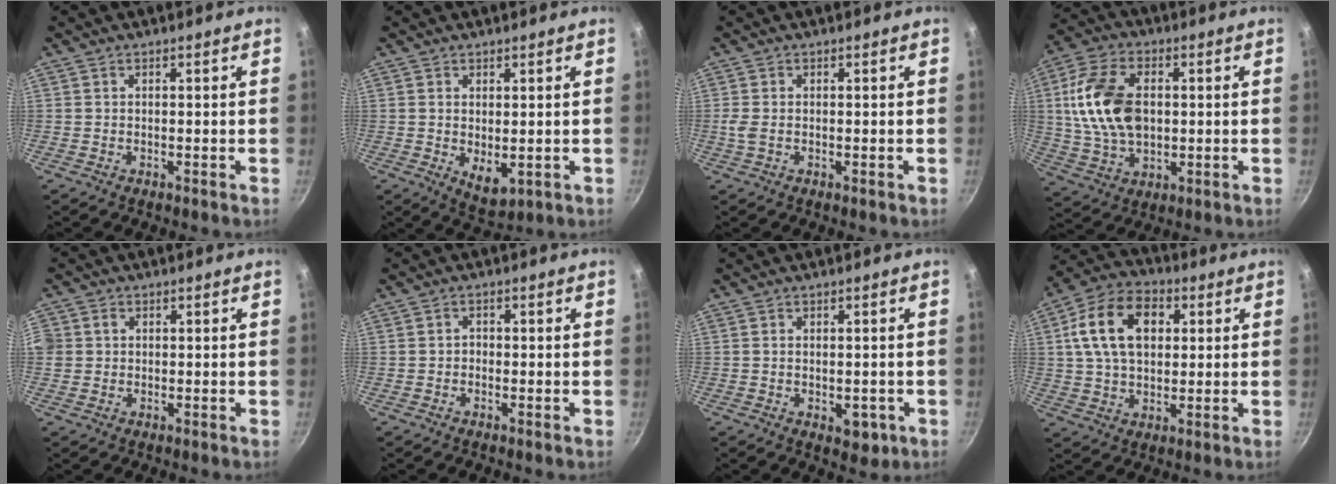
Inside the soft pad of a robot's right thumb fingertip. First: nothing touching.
{"total": 5.0, "force": [0.1, 2.9, 4.1], "torque": [-0.059, -0.016, 0.011]}
{"total": 1.9, "force": [-0.2, 0.9, 1.6], "torque": [-0.040, 0.000, -0.007]}
{"total": 16.3, "force": [1.7, 10.6, 12.2], "torque": [-0.223, 0.005, 0.032]}
{"total": 3.3, "force": [0.2, 3.1, 1.1], "torque": [-0.010, 0.005, -0.001]}
{"total": 1.1, "force": [-0.3, 0.9, 0.5], "torque": [-0.006, 0.004, -0.009]}
{"total": 4.3, "force": [-1.2, 2.6, 3.1], "torque": [-0.032, -0.001, -0.011]}
{"total": 15.3, "force": [3.7, 10.3, 10.7], "torque": [-0.172, 0.012, 0.051]}